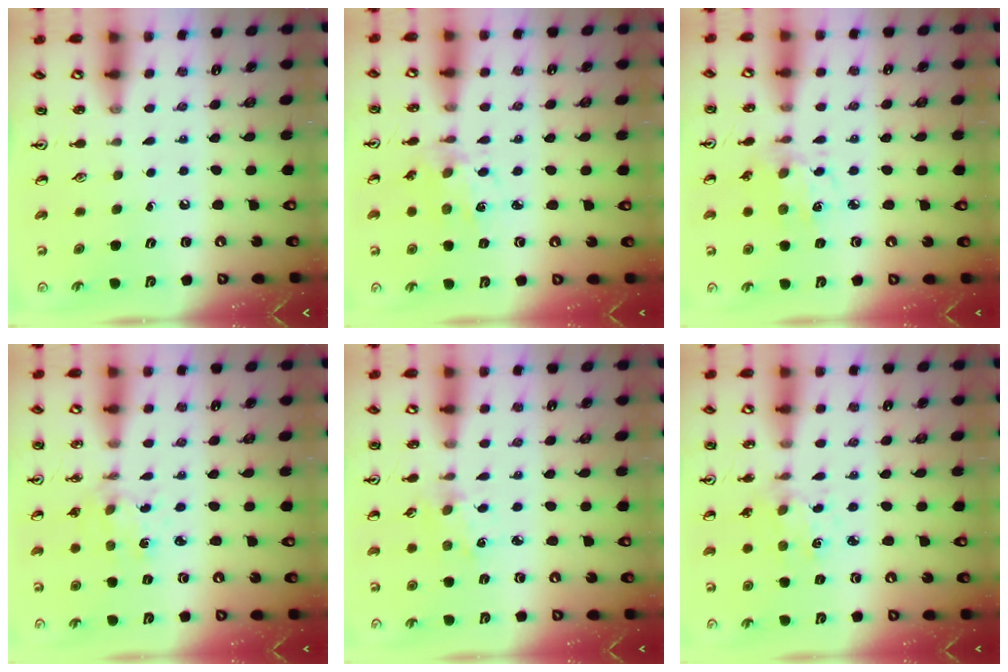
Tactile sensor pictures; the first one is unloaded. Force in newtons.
{"total": 4.4, "press": 4.3, "slide": 1.1}
{"total": 5.3, "press": 5.3, "slide": 0.5}
{"total": 2.0, "press": 2.0, "slide": 0.3}
{"total": 1.4, "press": 1.3, "slide": 0.2}
{"total": 1.7, "press": 1.7, "slide": 0.3}